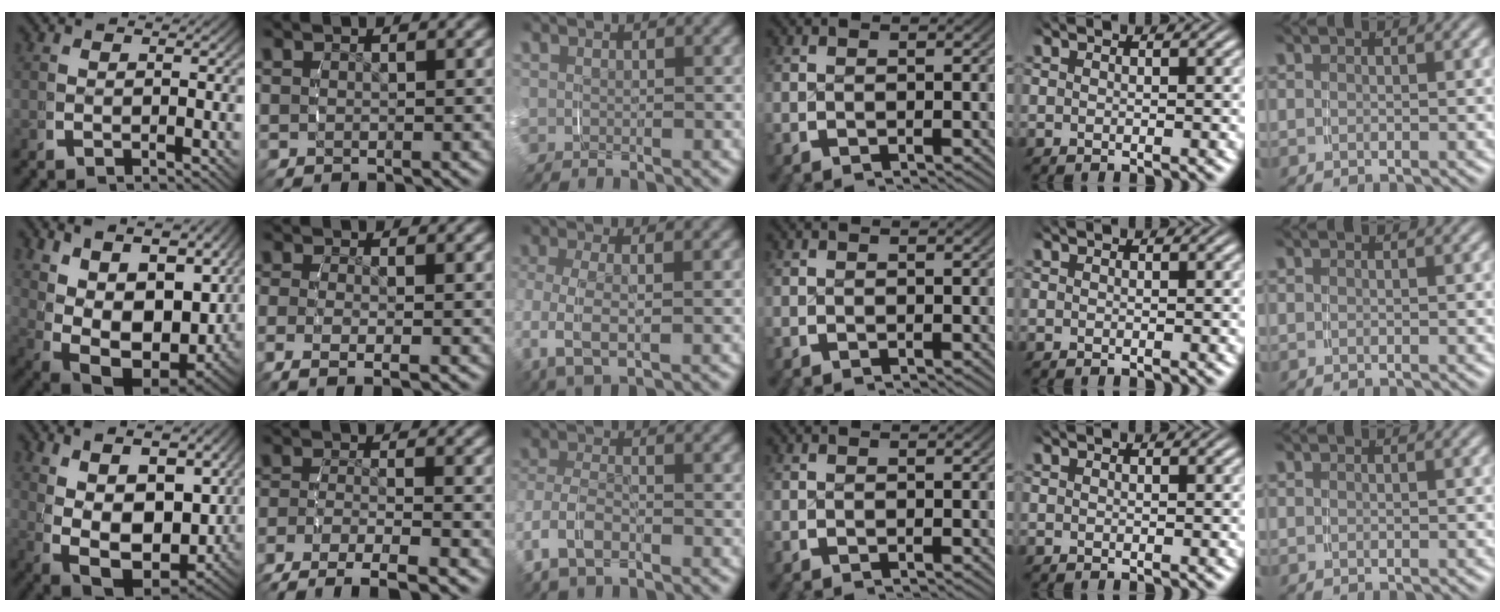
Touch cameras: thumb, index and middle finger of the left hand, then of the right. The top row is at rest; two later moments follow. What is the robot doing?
{"motion": "grasp_and_lifting", "object": "shirt"}